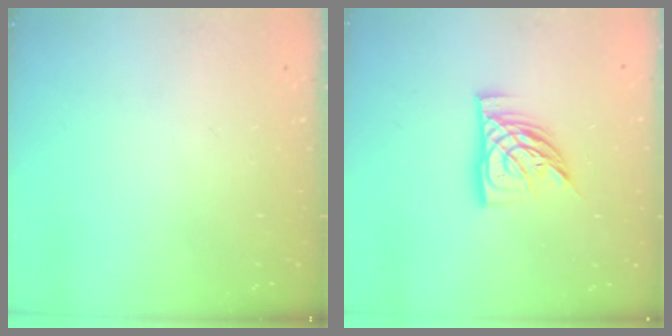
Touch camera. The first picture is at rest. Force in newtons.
{"total": 13.0, "press": 13.0, "slide": 1.2}